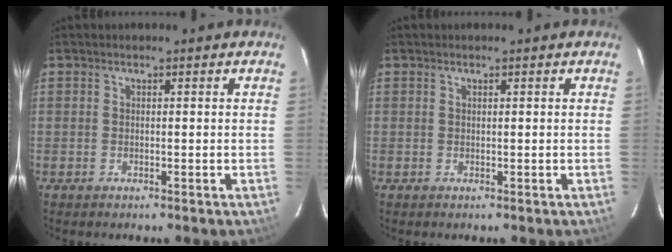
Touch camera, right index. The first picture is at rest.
{"total": 0.0}